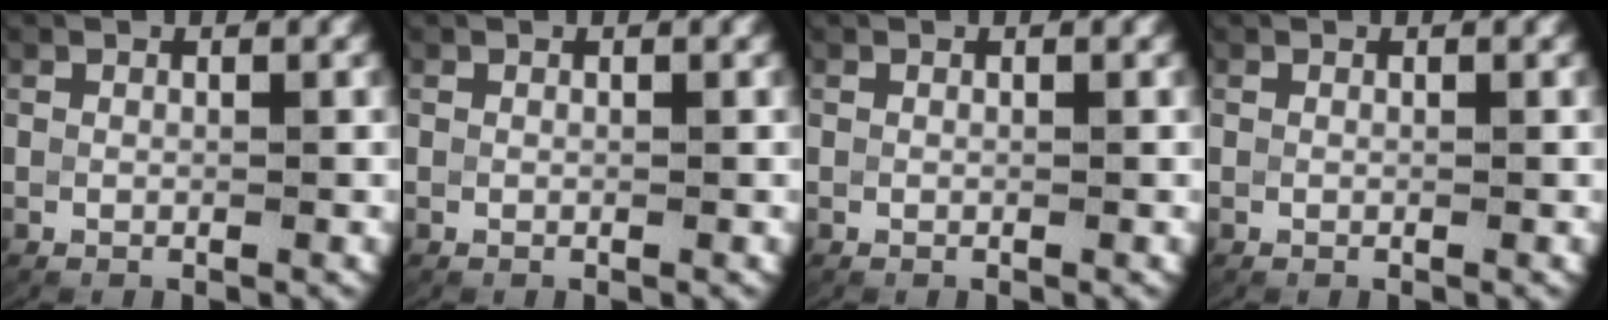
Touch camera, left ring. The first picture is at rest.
{"total": 0.0}
{"total": 0.0}
{"total": 0.0}